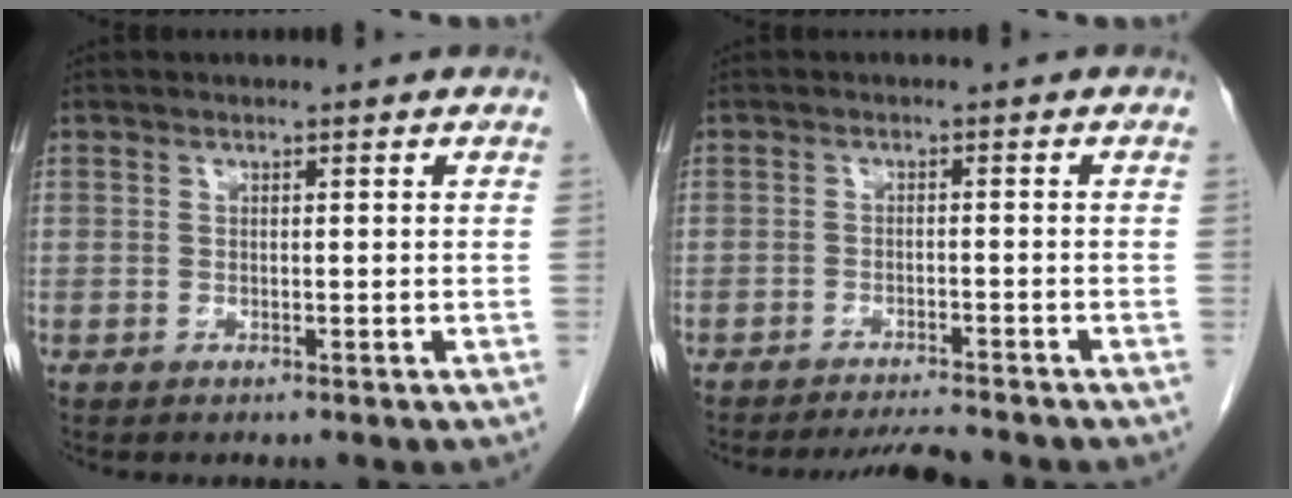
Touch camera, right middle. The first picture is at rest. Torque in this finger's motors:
{"motor_torque": [0.02, -0.02, 0.02, 0.02]}